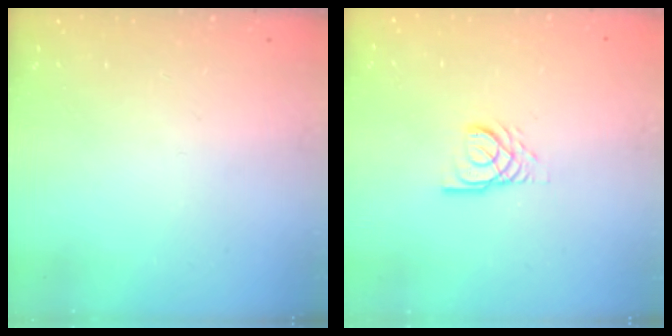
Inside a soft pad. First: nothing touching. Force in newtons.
{"total": 4.2, "press": 4.2, "slide": 0.4}